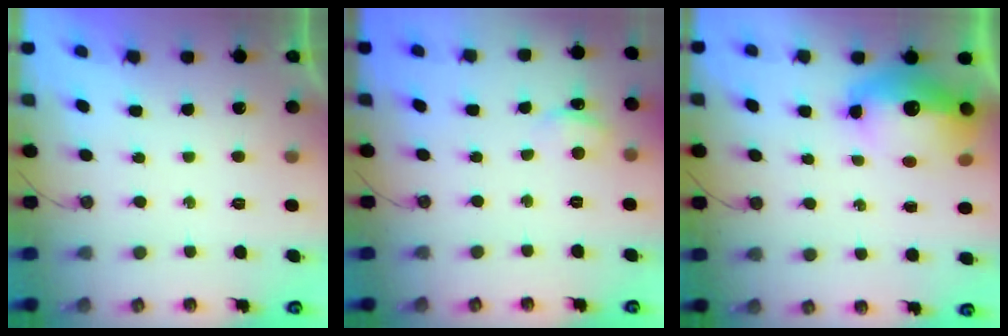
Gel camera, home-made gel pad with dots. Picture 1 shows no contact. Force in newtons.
{"total": 2.5, "press": 2.5, "slide": 0.4}
{"total": 15.3, "press": 15.2, "slide": 1.3}